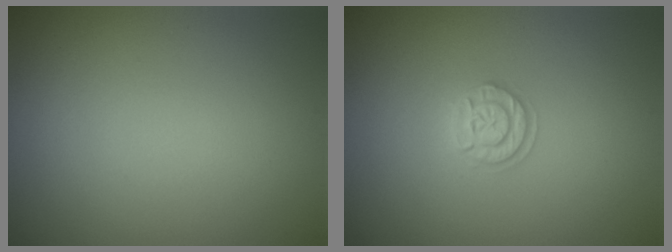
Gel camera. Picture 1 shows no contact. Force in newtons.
{"total": 1.7, "press": 1.7, "slide": 0.2}